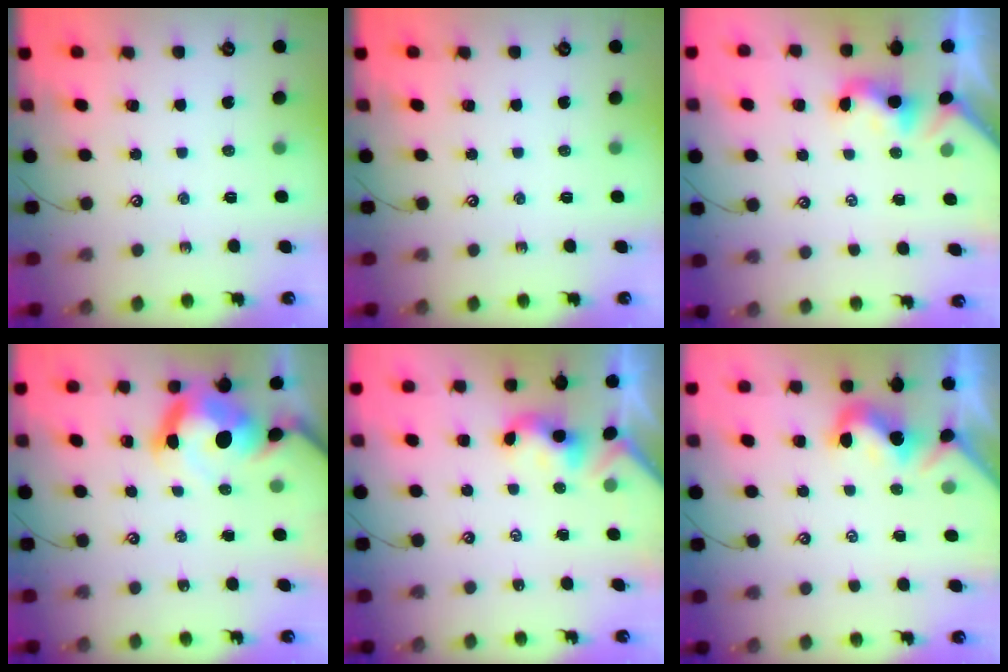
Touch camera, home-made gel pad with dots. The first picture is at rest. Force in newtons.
{"total": 0.0}
{"total": 1.9, "press": 1.8, "slide": 0.5}
{"total": 12.2, "press": 12.2, "slide": 1.4}
{"total": 2.1, "press": 2.1, "slide": 0.2}
{"total": 0.0}